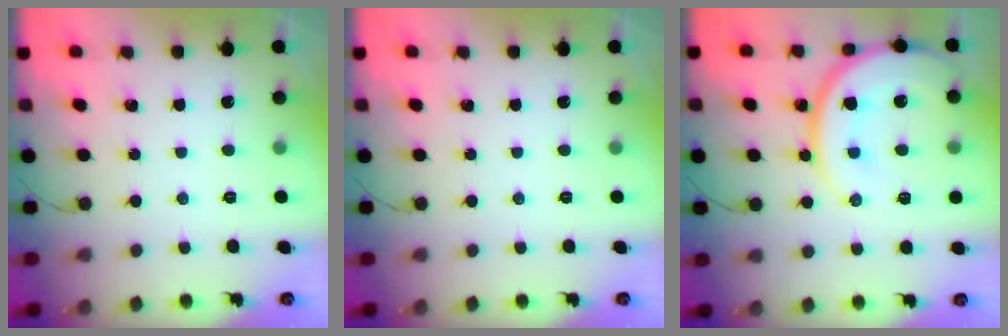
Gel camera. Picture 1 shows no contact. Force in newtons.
{"total": 0.0}
{"total": 16.7, "press": 16.7, "slide": 1.3}